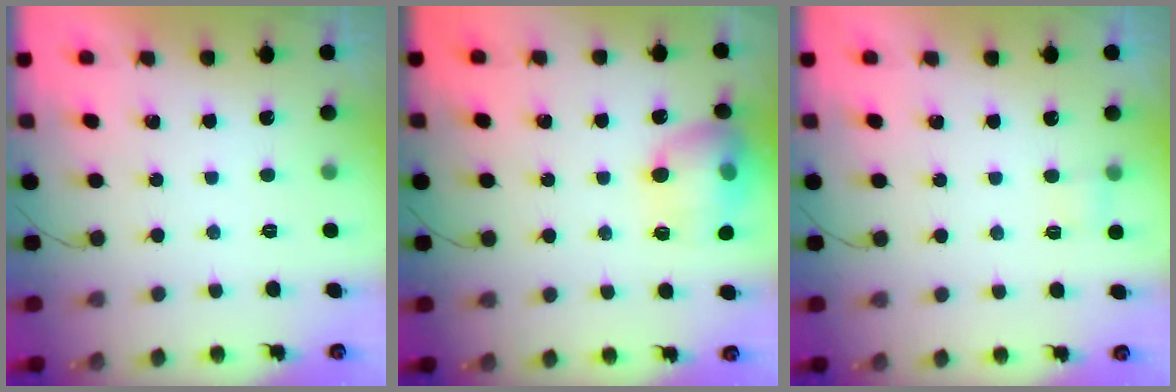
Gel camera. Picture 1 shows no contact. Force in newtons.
{"total": 14.8, "press": 14.7, "slide": 1.7}
{"total": 2.8, "press": 2.6, "slide": 1.1}